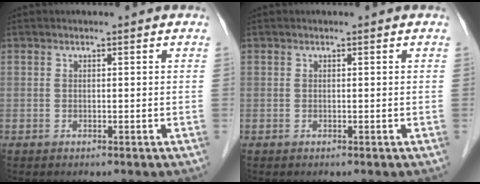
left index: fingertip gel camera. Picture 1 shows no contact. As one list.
[{"total": 0.0}]